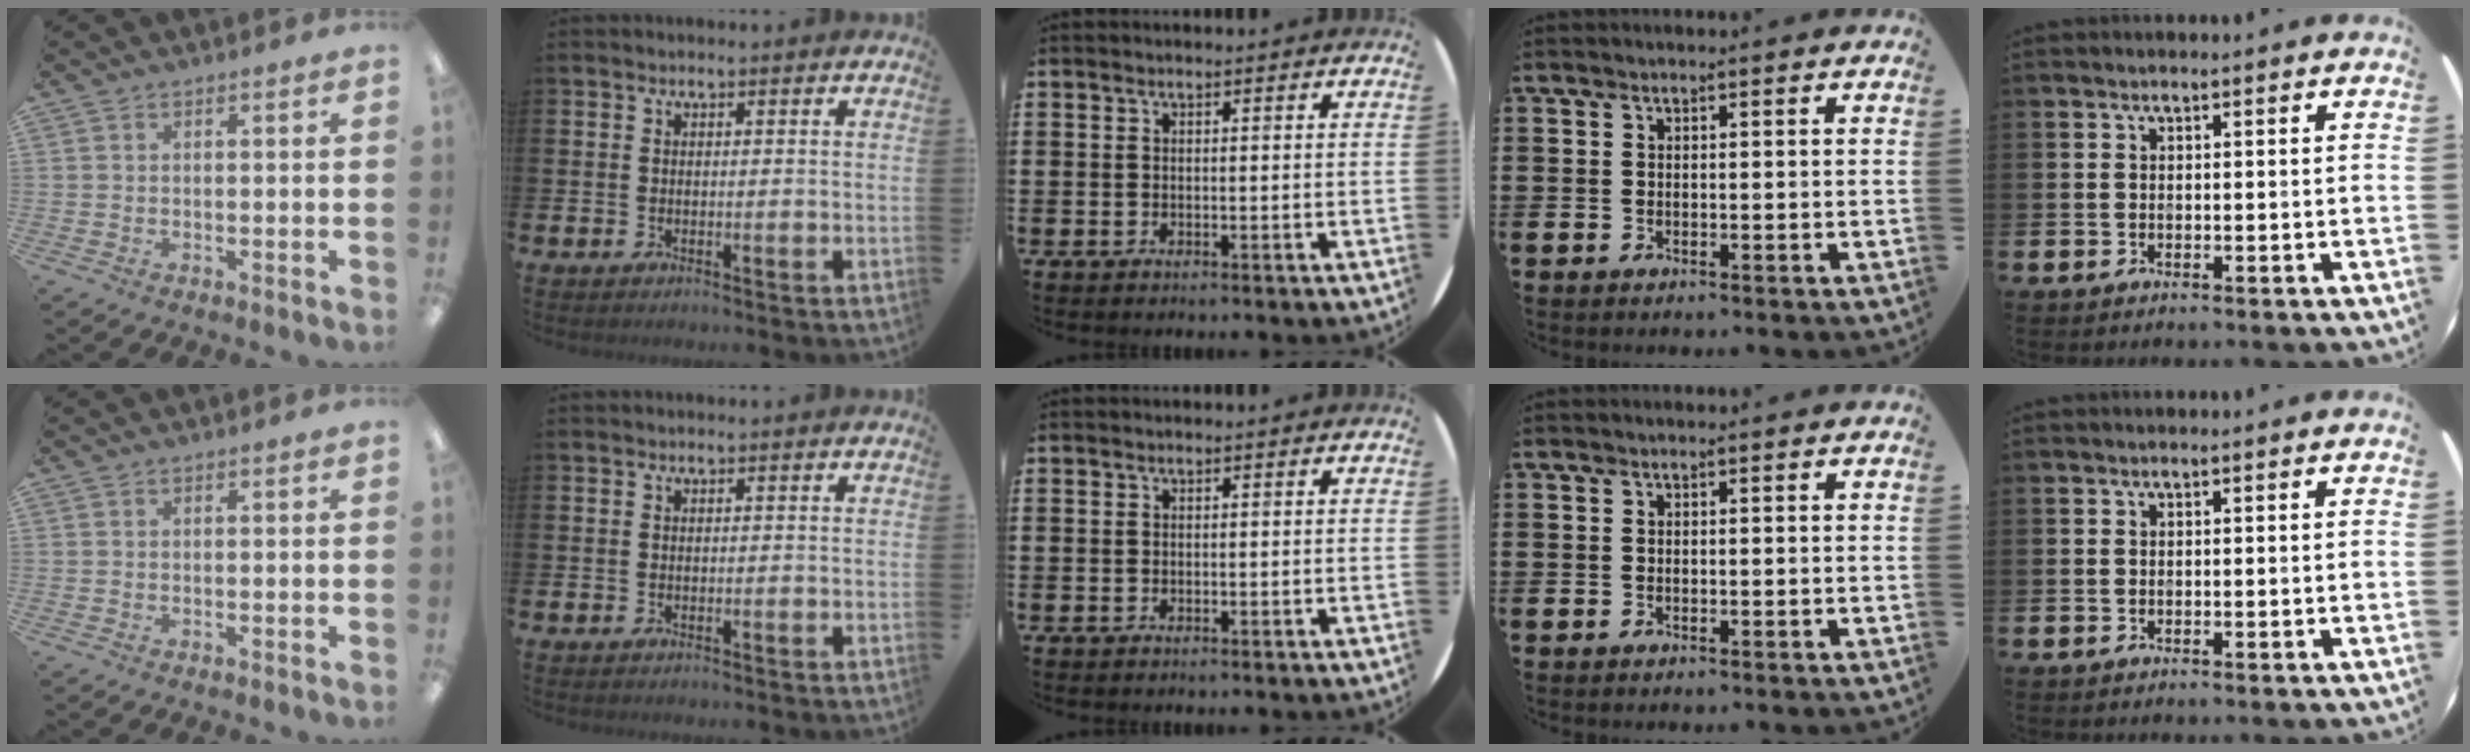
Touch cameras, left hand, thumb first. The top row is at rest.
{}